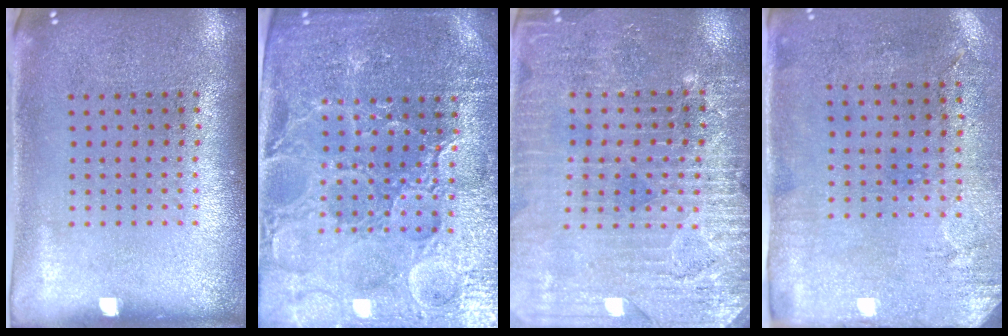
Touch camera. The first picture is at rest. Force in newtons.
{"total": 4.6, "press": 4.3, "slide": 1.6}
{"total": 3.2, "press": 3.1, "slide": 0.7}
{"total": 2.9, "press": 2.4, "slide": 1.7}